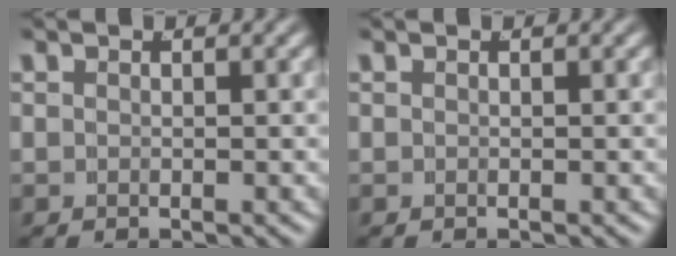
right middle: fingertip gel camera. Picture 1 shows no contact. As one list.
[{"total": 0.0}]